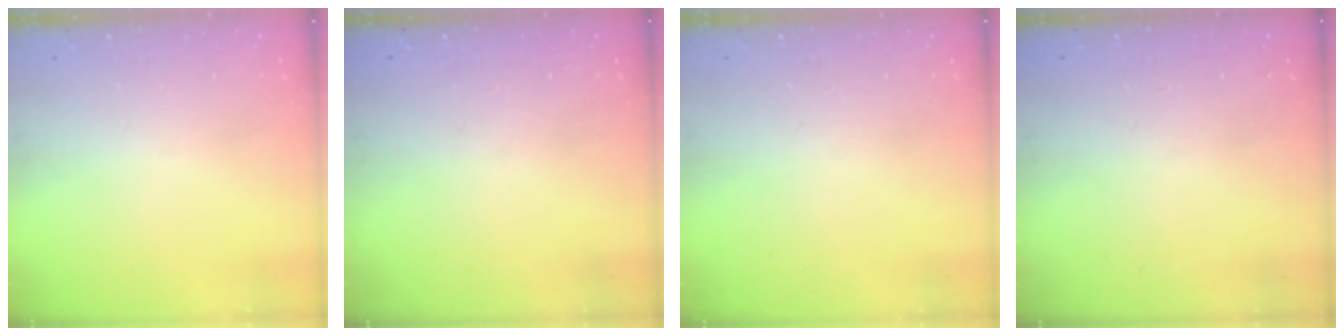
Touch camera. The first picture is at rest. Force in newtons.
{"total": 0.0}
{"total": 0.0}
{"total": 0.0}